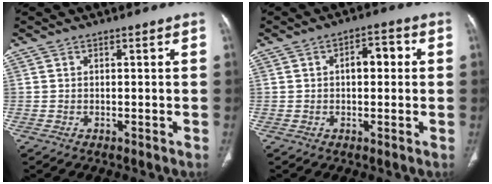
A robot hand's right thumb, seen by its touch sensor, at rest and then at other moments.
{"total": 5.0, "force": [0.6, 2.8, 4.0], "torque": [-0.048, 0.017, 0.004]}